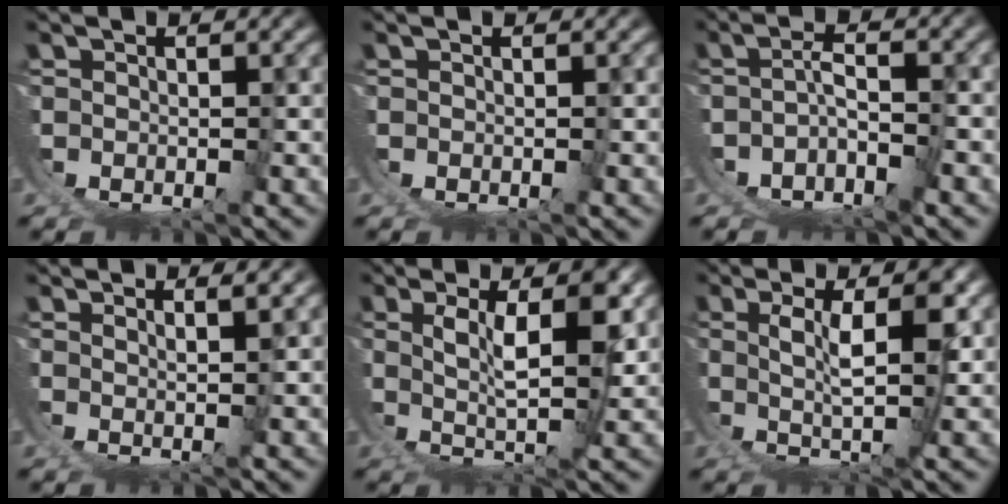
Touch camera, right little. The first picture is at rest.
{"total": 0.0}
{"total": 4.6, "force": [-2.4, 2.6, 3.0], "torque": [-0.046, -0.013, -0.037]}
{"total": 2.7, "force": [1.8, -1.7, 1.1], "torque": [-0.010, -0.007, 0.039]}
{"total": 6.1, "force": [1.9, -0.4, 5.8], "torque": [-0.070, -0.003, 0.039]}
{"total": 5.4, "force": [1.7, -0.9, 5.0], "torque": [-0.065, -0.004, 0.036]}